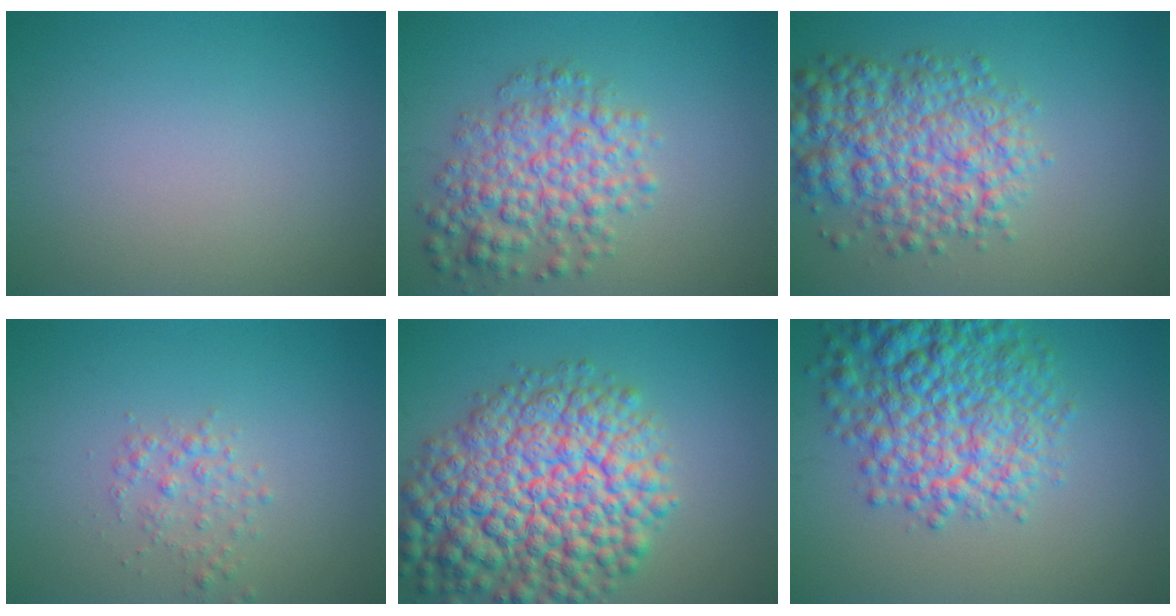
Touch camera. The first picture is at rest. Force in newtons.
{"total": 5.5, "press": 5.5, "slide": 0.1}
{"total": 7.5, "press": 7.5, "slide": 0.2}
{"total": 1.7, "press": 1.7, "slide": 0.1}
{"total": 12.3, "press": 12.3, "slide": 0.5}
{"total": 9.2, "press": 9.2, "slide": 0.5}